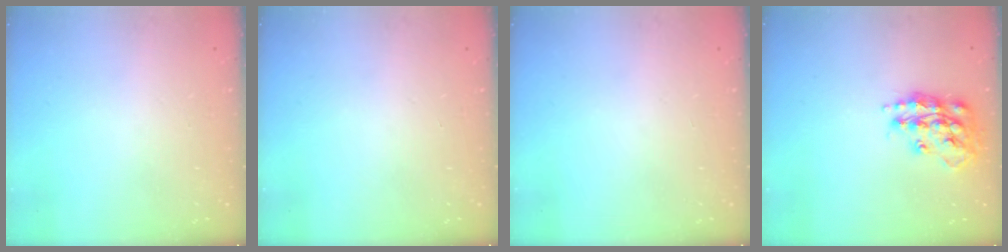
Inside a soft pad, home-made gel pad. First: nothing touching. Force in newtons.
{"total": 0.0}
{"total": 0.0}
{"total": 15.5, "press": 15.4, "slide": 1.3}